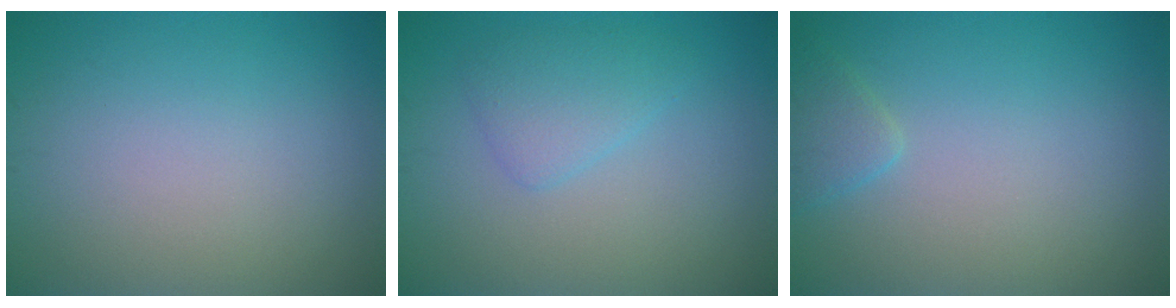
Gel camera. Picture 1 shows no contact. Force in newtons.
{"total": 2.4, "press": 2.4, "slide": 0.1}
{"total": 1.6, "press": 1.6, "slide": 0.1}